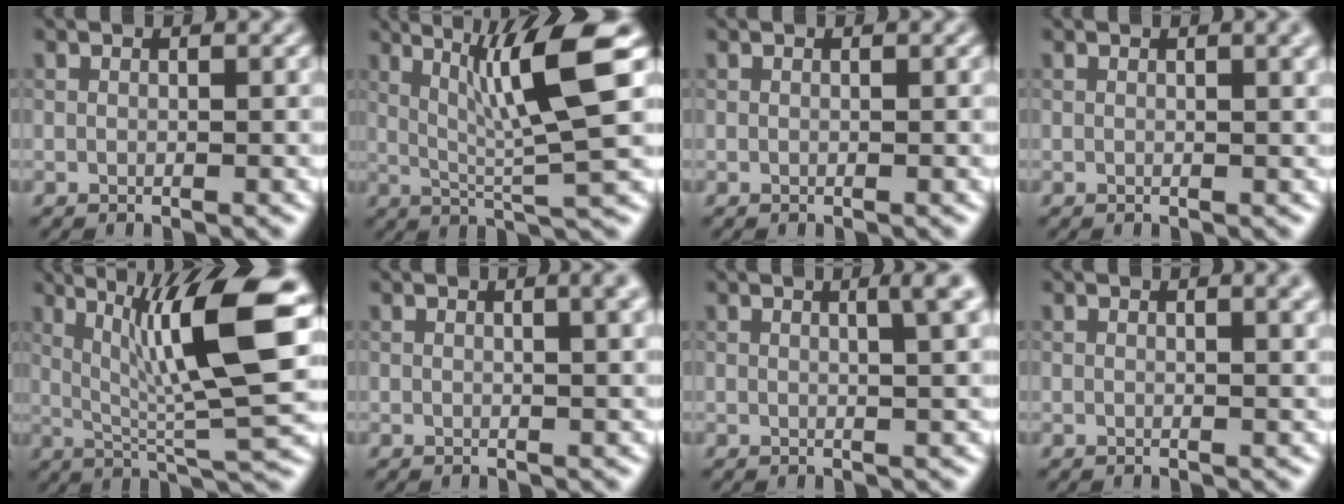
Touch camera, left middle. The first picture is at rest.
{"total": 8.9, "force": [3.0, 1.3, 8.3], "torque": [-0.133, 0.005, 0.053]}
{"total": 0.0}
{"total": 2.4, "force": [1.0, 0.9, 2.0], "torque": [-0.016, 0.005, 0.007]}
{"total": 12.4, "force": [3.8, 2.3, 11.6], "torque": [-0.183, 0.009, 0.068]}
{"total": 3.5, "force": [1.3, 1.4, 3.0], "torque": [-0.017, 0.010, 0.007]}
{"total": 3.4, "force": [1.2, 0.9, 3.0], "torque": [-0.029, 0.009, 0.010]}
{"total": 2.5, "force": [1.1, 1.0, 2.0], "torque": [-0.013, 0.005, 0.009]}